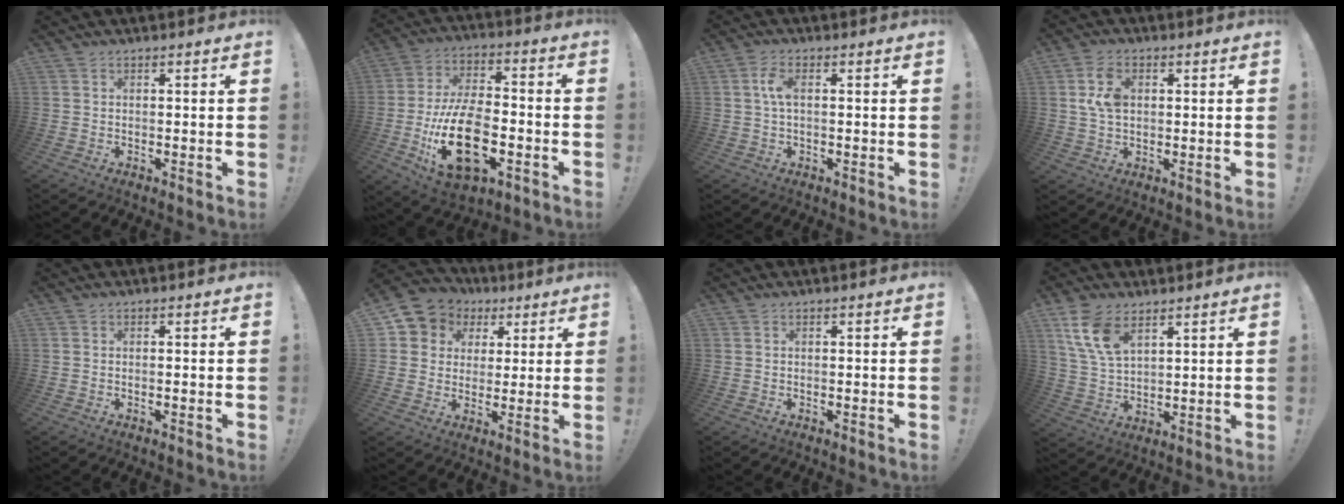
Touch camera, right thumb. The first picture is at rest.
{"total": 21.7, "force": [-6.5, 12.1, 16.8], "torque": [-0.314, 0.031, -0.099]}
{"total": 4.6, "force": [0.4, 1.9, 4.1], "torque": [-0.087, 0.009, 0.006]}
{"total": 8.2, "force": [1.8, 5.4, 5.9], "torque": [-0.119, 0.003, 0.030]}
{"total": 0.6, "force": [-0.5, -0.1, 0.3], "torque": [-0.005, 0.000, -0.010]}
{"total": 7.7, "force": [2.5, 7.2, 1.6], "torque": [-0.024, -0.012, 0.054]}
{"total": 0.0}
{"total": 11.0, "force": [6.4, 6.1, 6.6], "torque": [-0.133, -0.019, 0.124]}